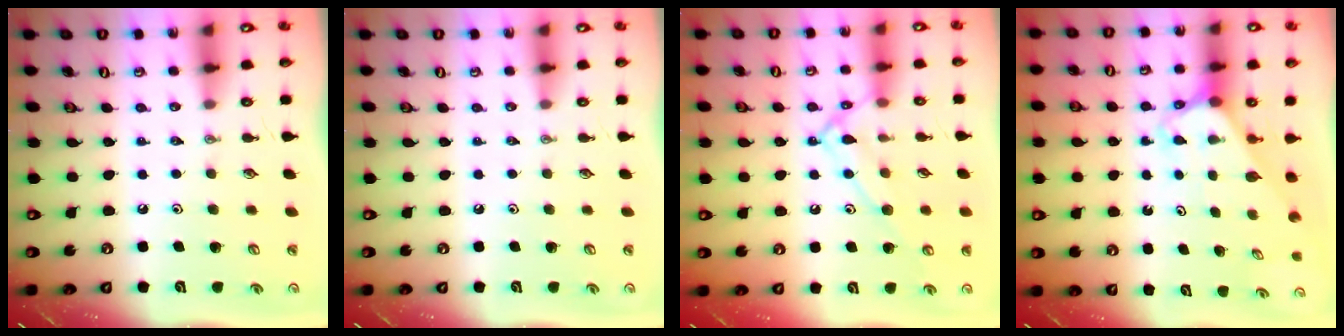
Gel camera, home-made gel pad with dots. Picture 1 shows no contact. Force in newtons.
{"total": 0.0}
{"total": 12.0, "press": 12.0, "slide": 0.9}
{"total": 2.8, "press": 2.8, "slide": 0.2}